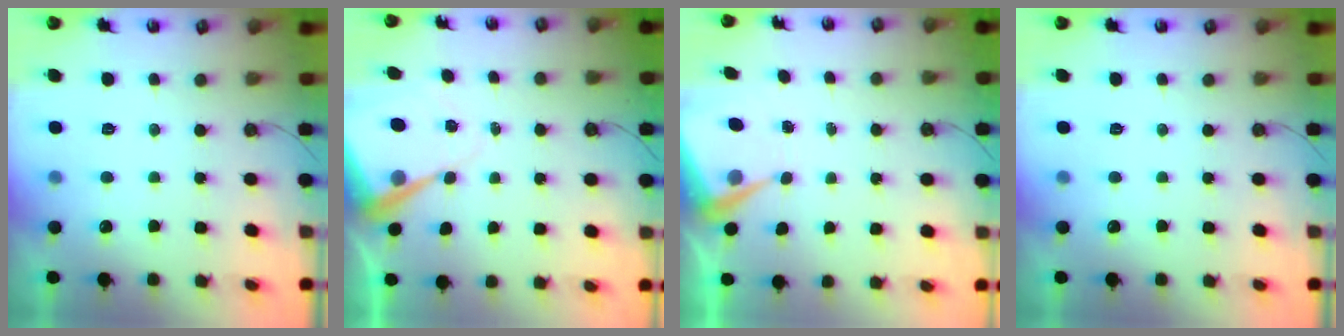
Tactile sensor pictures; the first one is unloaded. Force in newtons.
{"total": 8.3, "press": 8.3, "slide": 0.7}
{"total": 7.8, "press": 7.7, "slide": 0.7}
{"total": 0.0}